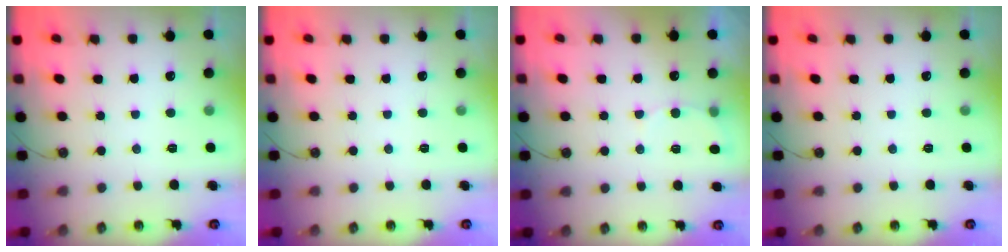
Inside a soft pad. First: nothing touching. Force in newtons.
{"total": 0.0}
{"total": 5.6, "press": 5.5, "slide": 1.4}
{"total": 0.0}